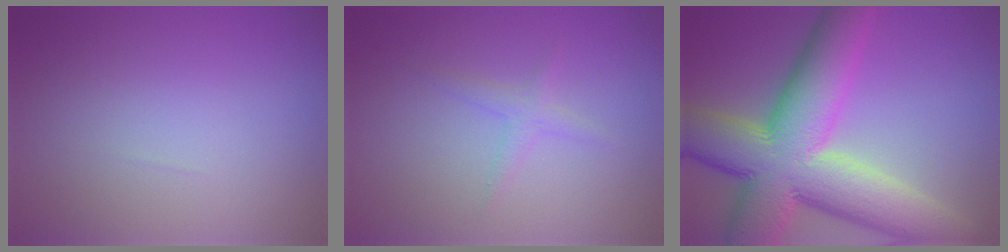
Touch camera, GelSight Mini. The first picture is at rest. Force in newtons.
{"total": 1.3, "press": 1.3, "slide": 0.0}
{"total": 14.3, "press": 14.3, "slide": 0.8}